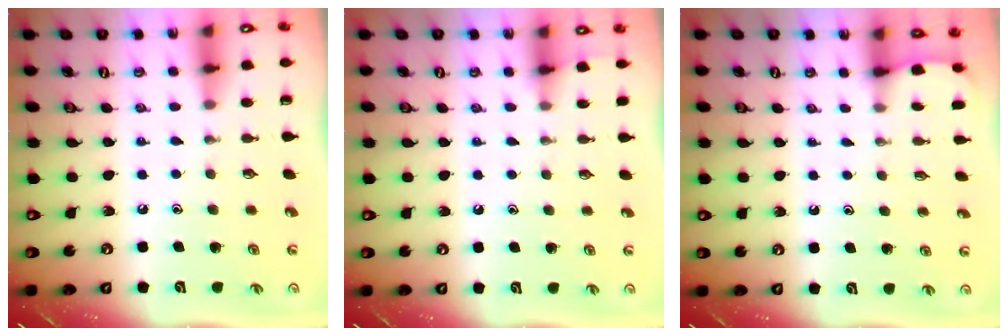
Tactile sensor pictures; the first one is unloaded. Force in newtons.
{"total": 2.8, "press": 2.8, "slide": 0.5}
{"total": 1.3, "press": 1.3, "slide": 0.1}